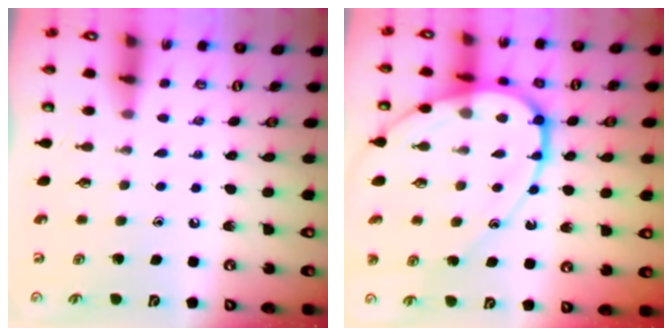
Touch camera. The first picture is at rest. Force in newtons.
{"total": 15.4, "press": 15.4, "slide": 1.5}